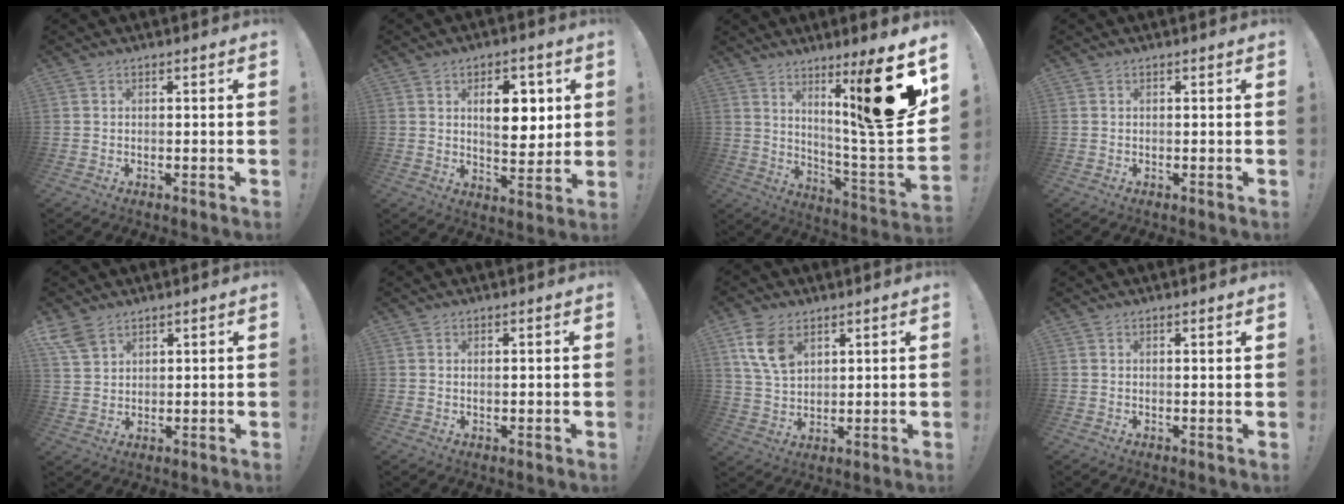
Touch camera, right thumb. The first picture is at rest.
{"total": 10.5, "force": [3.4, 5.8, 8.1], "torque": [-0.101, -0.007, 0.055]}
{"total": 19.6, "force": [9.2, 0.5, 17.3], "torque": [-0.247, -0.089, 0.133]}
{"total": 0.0}
{"total": 6.1, "force": [4.2, 3.4, 2.7], "torque": [-0.057, -0.014, 0.085]}
{"total": 0.8, "force": [0.4, 0.2, 0.7], "torque": [-0.009, 0.000, 0.005]}
{"total": 10.2, "force": [5.4, 6.4, 6.0], "torque": [-0.112, -0.014, 0.104]}
{"total": 1.0, "force": [0.8, -0.1, 0.7], "torque": [0.000, -0.006, 0.010]}